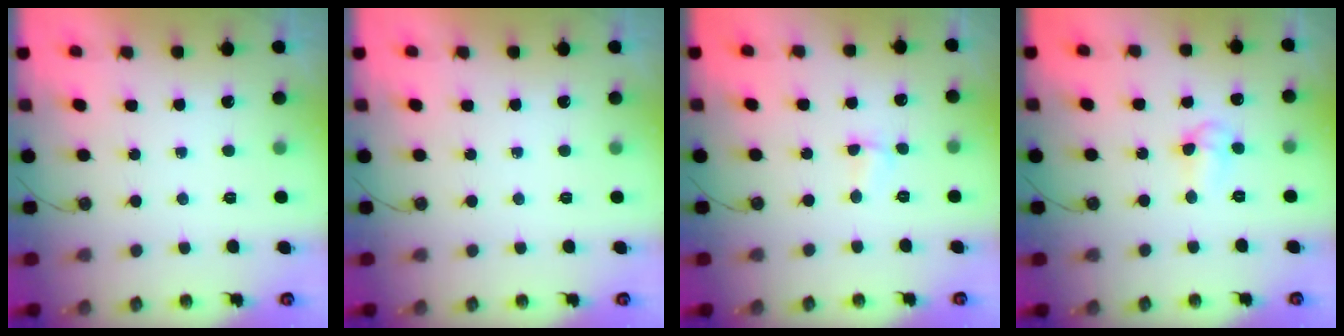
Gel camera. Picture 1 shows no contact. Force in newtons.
{"total": 0.0}
{"total": 2.3, "press": 1.9, "slide": 1.4}
{"total": 4.7, "press": 4.5, "slide": 1.1}